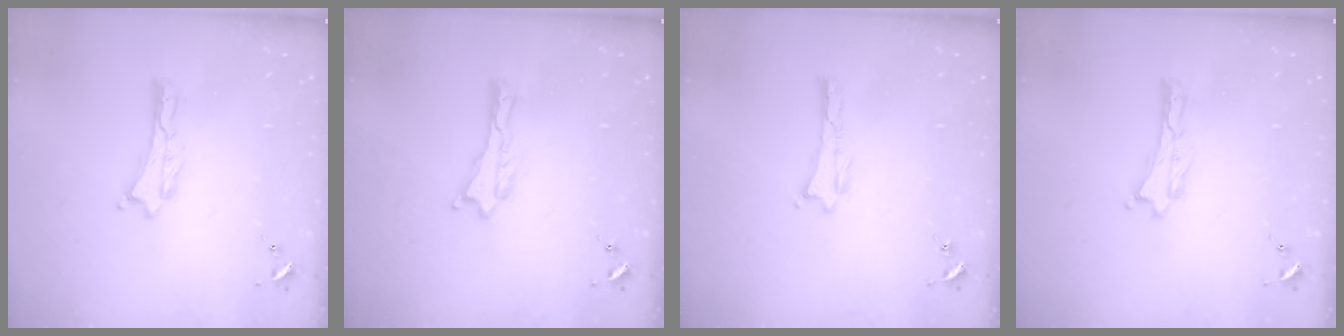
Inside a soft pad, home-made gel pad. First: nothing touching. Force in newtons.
{"total": 0.0}
{"total": 0.0}
{"total": 0.0}